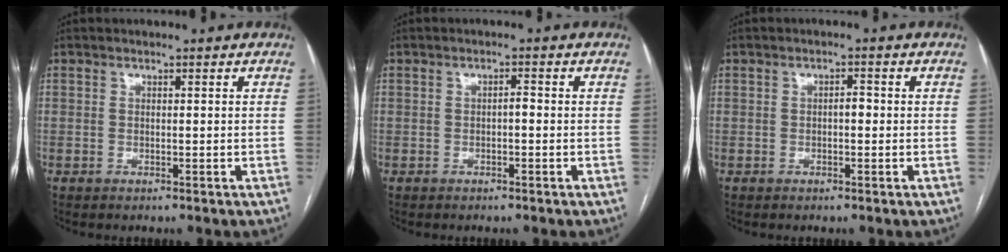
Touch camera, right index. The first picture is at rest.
{"total": 1.0, "force": [-0.3, 0.3, 0.9], "torque": [-0.014, 0.003, -0.005]}
{"total": 1.3, "force": [-0.2, 0.5, 1.2], "torque": [-0.016, 0.004, -0.004]}